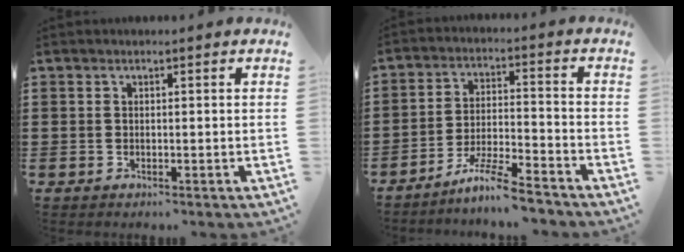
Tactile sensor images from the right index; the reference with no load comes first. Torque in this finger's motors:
{"motor_torque": [1.18, 0.96, 0.00, 0.01]}